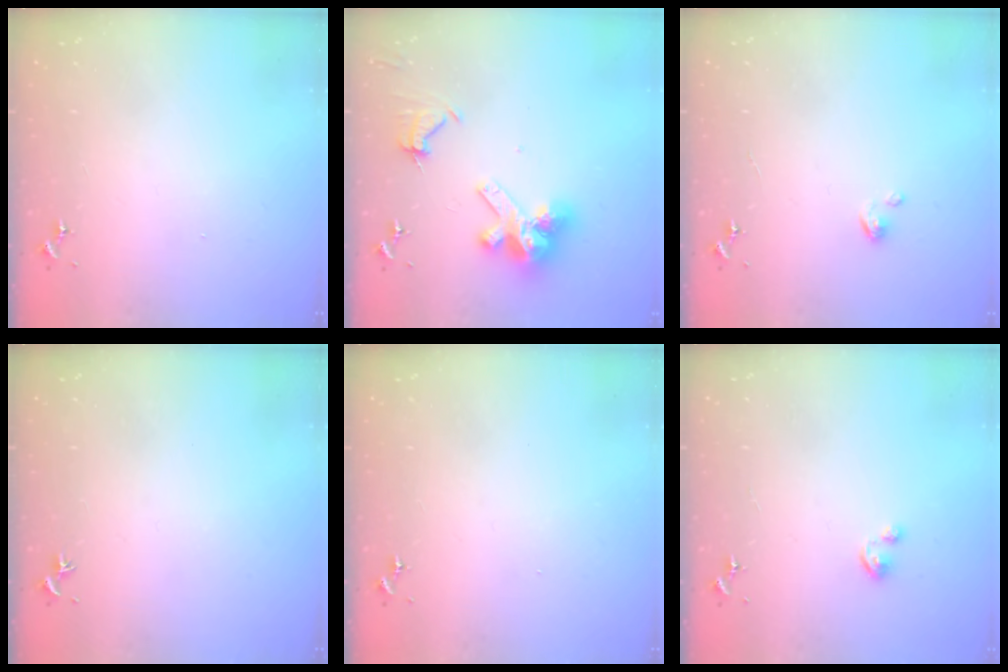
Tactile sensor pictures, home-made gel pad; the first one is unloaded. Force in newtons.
{"total": 13.3, "press": 13.2, "slide": 1.5}
{"total": 2.7, "press": 2.7, "slide": 0.2}
{"total": 0.0}
{"total": 0.0}
{"total": 1.8, "press": 1.8, "slide": 0.2}